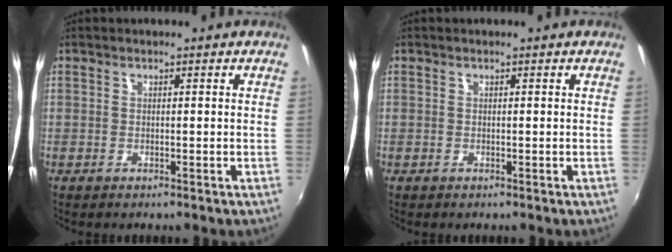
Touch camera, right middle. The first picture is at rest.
{"total": 0.0}